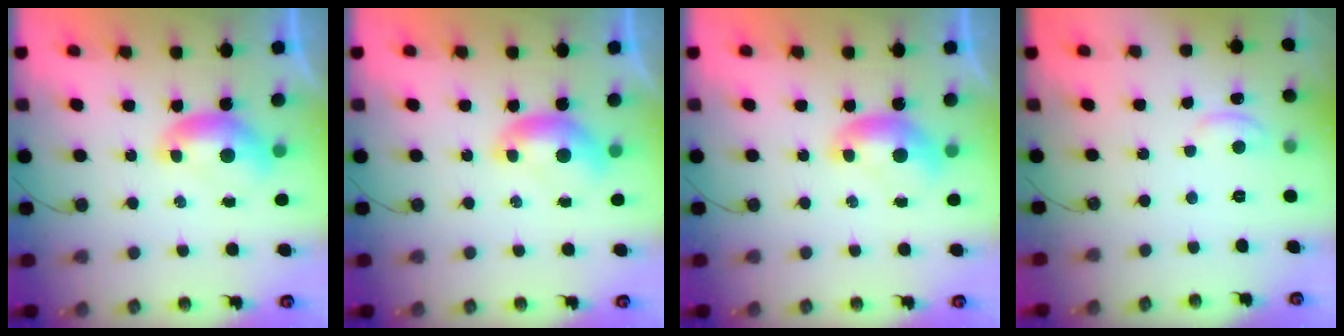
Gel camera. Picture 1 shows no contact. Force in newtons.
{"total": 0.0}
{"total": 0.0}
{"total": 2.6, "press": 2.6, "slide": 0.2}